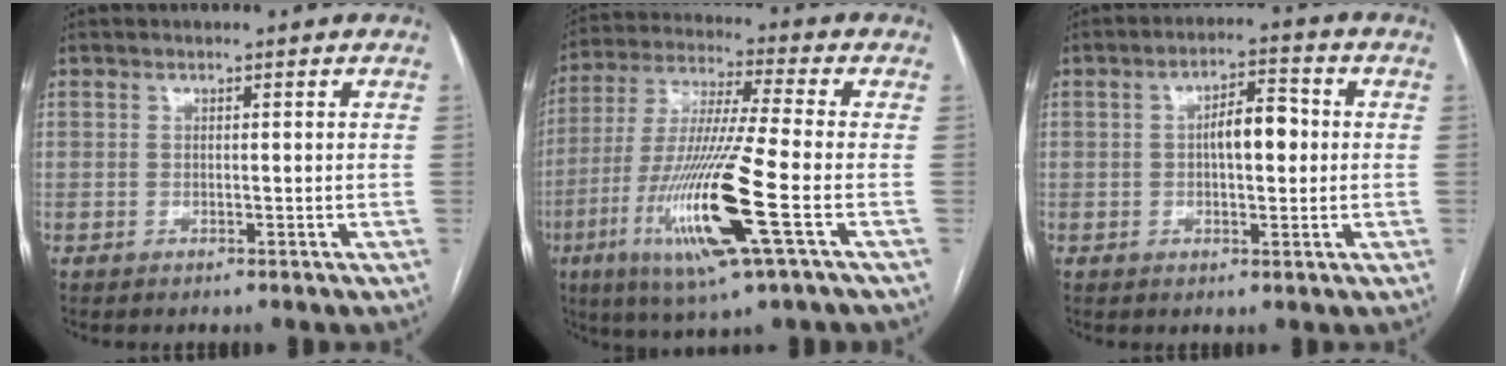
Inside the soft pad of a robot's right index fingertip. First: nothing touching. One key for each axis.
{"total": 17.2, "fx": -5.7, "fy": 0.1, "fz": 16.3, "tx": -0.338, "ty": -0.024, "tz": -0.107}
{"total": 6.0, "fx": 0.3, "fy": 2.3, "fz": 5.5, "tx": -0.089, "ty": 0.014, "tz": 0.001}